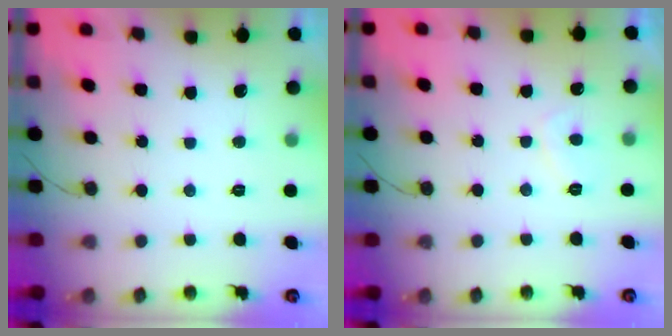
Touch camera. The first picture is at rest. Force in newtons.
{"total": 2.7, "press": 2.5, "slide": 0.9}